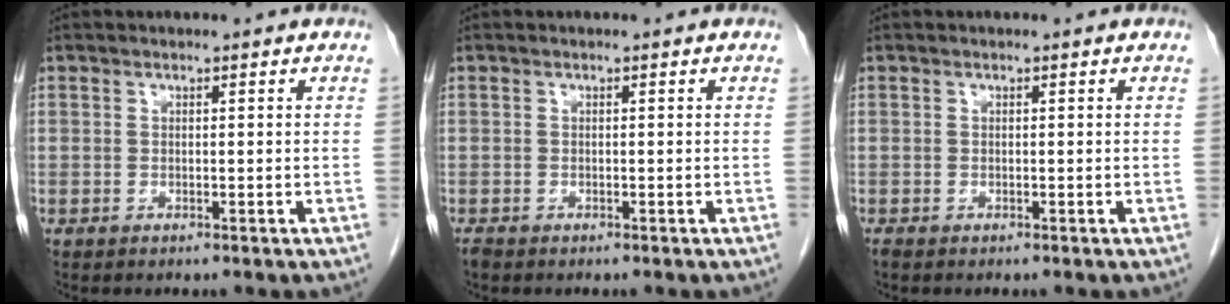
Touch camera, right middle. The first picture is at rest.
{"total": 0.6, "force": [-0.5, 0.2, 0.1], "torque": [-0.010, -0.002, -0.011]}
{"total": 0.0}